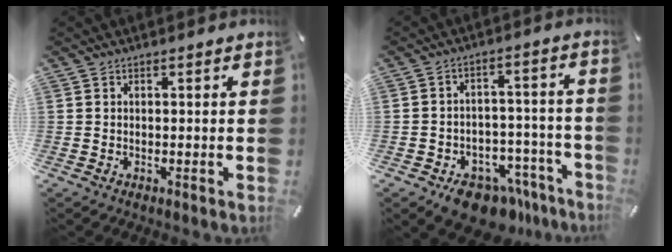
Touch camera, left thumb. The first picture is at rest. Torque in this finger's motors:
{"motor_torque": [0.07, 2.15, 0.41, 0.35, 0.04]}